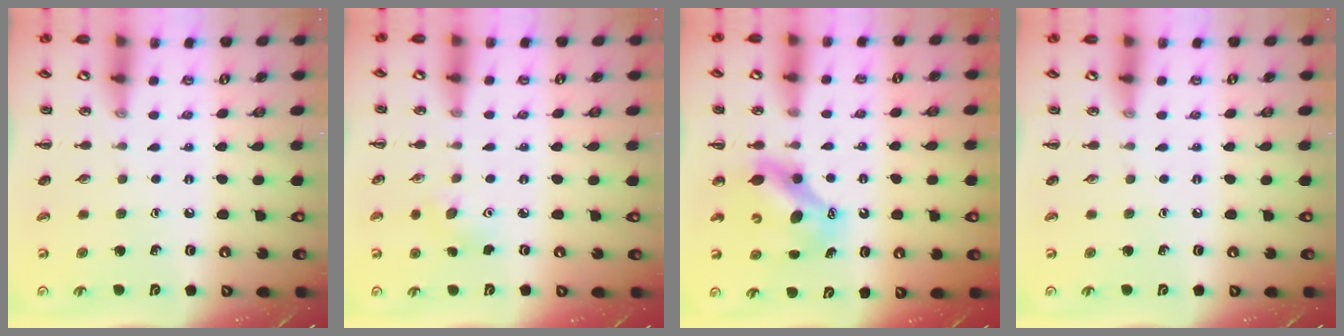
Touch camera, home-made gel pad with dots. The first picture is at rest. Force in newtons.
{"total": 5.5, "press": 5.2, "slide": 1.7}
{"total": 6.9, "press": 6.7, "slide": 1.6}
{"total": 0.0}